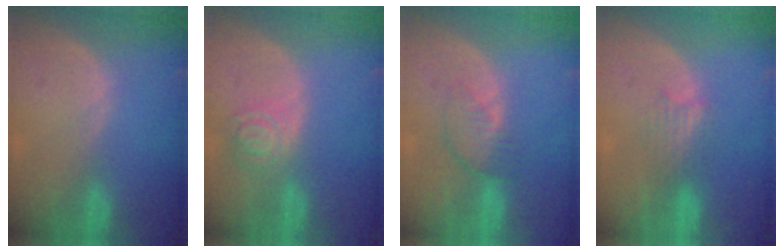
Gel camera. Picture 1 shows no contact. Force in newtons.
{"total": 5.3, "press": 4.7, "slide": 2.3}
{"total": 4.2, "press": 3.7, "slide": 1.9}
{"total": 3.3, "press": 3.0, "slide": 1.3}